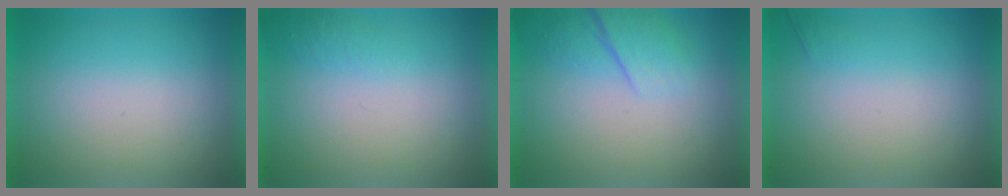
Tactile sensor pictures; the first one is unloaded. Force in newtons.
{"total": 1.1}
{"total": 2.5}
{"total": 1.1}